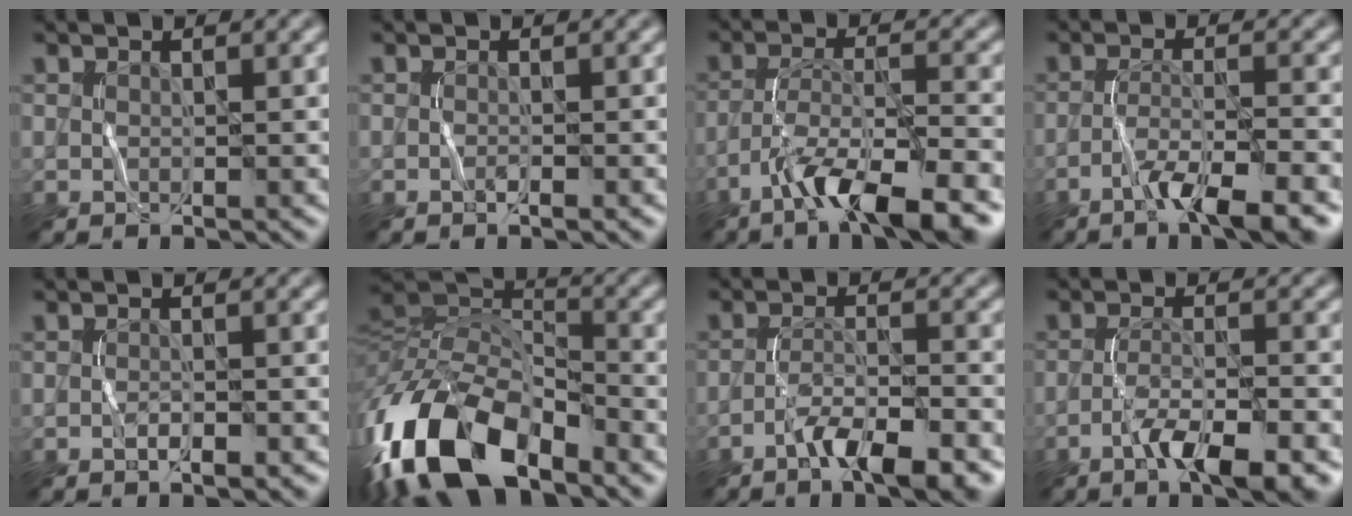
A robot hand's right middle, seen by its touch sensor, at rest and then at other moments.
{"total": 0.8, "force": [-0.4, 0.2, 0.7], "torque": [-0.007, 0.004, -0.010]}
{"total": 8.5, "force": [-5.5, 1.9, 6.2], "torque": [-0.107, 0.007, -0.097]}
{"total": 5.6, "force": [-3.4, 0.9, 4.4], "torque": [-0.073, 0.008, -0.060]}
{"total": 1.4, "force": [-0.8, 0.3, 1.0], "torque": [-0.016, 0.002, -0.013]}
{"total": 14.2, "force": [-7.1, 7.2, 10.0], "torque": [-0.216, -0.010, -0.138]}
{"total": 5.6, "force": [-3.8, 1.1, 4.0], "torque": [-0.068, 0.009, -0.062]}
{"total": 5.8, "force": [-3.4, 1.2, 4.5], "torque": [-0.076, 0.005, -0.056]}